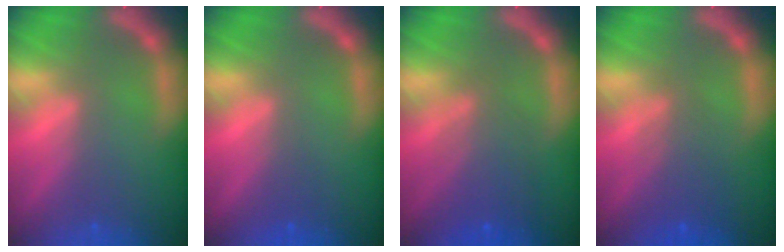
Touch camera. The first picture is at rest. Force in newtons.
{"total": 0.9}
{"total": 5.0}
{"total": 3.6}